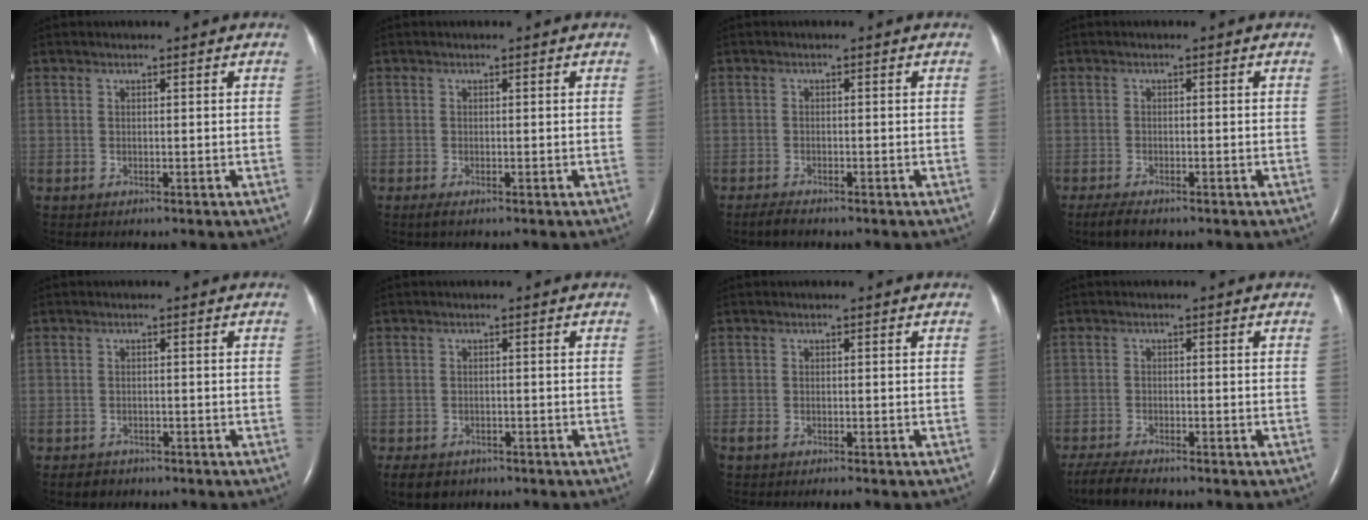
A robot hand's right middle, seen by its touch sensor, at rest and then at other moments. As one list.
[{"total": 0.9, "force": [-0.6, 0.1, 0.7], "torque": [-0.016, -0.004, -0.011]}, {"total": 1.7, "force": [-1.5, 0.4, 0.8], "torque": [-0.023, -0.005, -0.026]}, {"total": 3.0, "force": [-2.3, 0.9, 1.8], "torque": [-0.038, -0.008, -0.035]}, {"total": 2.2, "force": [-1.6, 1.4, 0.4], "torque": [-0.010, 0.003, -0.022]}, {"total": 7.8, "force": [-5.2, 5.0, 2.8], "torque": [-0.060, -0.007, -0.070]}, {"total": 2.3, "force": [-1.8, 0.7, 1.3], "torque": [-0.027, -0.007, -0.028]}, {"total": 5.3, "force": [-4.6, 0.8, 2.5], "torque": [-0.047, -0.016, -0.080]}]